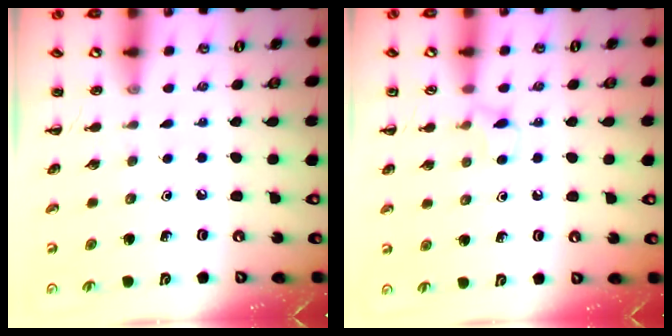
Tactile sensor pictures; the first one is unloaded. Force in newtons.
{"total": 5.7, "press": 5.3, "slide": 2.0}